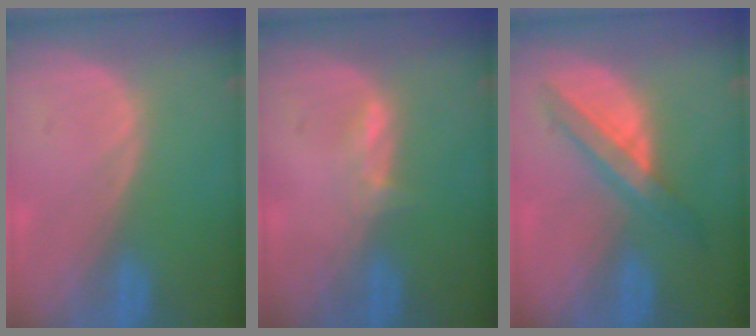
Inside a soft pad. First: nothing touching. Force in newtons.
{"total": 1.7, "press": 1.7, "slide": 0.6}
{"total": 5.8, "press": 5.6, "slide": 1.3}